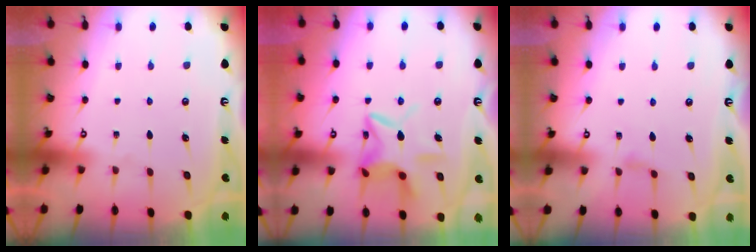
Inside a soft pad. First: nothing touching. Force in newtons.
{"total": 10.6, "press": 10.5, "slide": 1.0}
{"total": 2.4, "press": 2.3, "slide": 0.5}